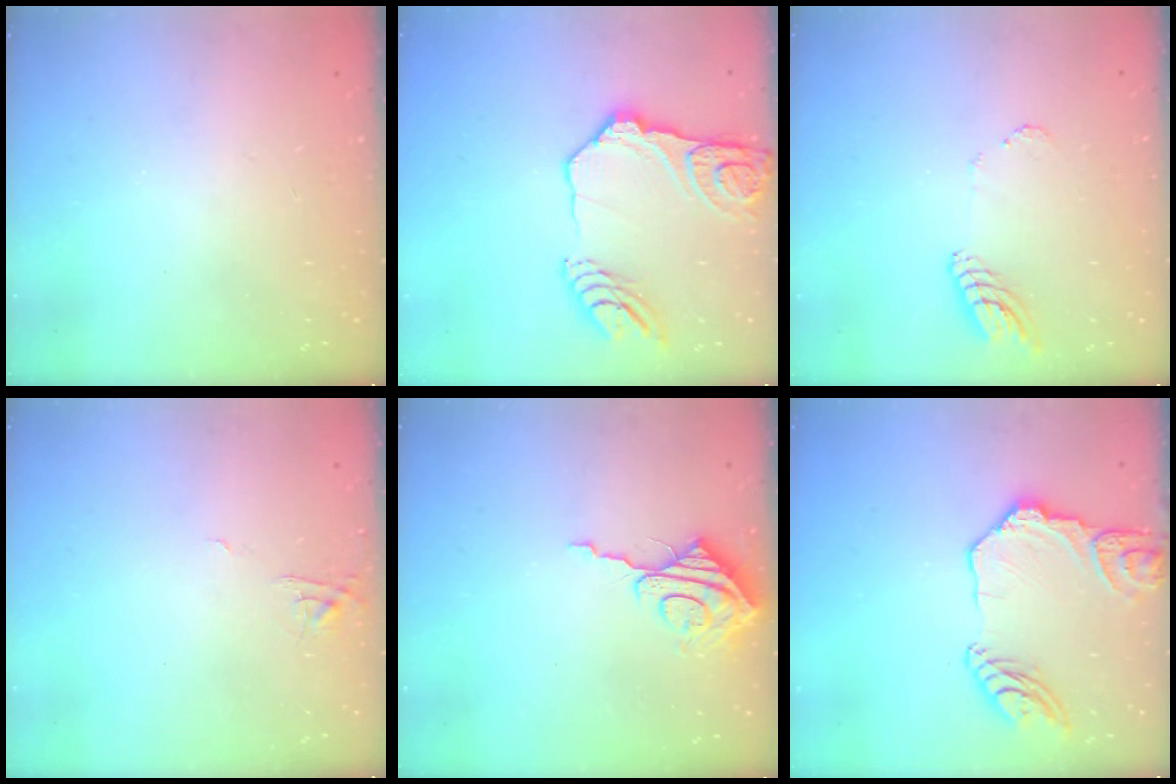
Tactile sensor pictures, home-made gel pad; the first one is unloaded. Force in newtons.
{"total": 17.0, "press": 16.9, "slide": 1.8}
{"total": 8.5, "press": 8.4, "slide": 0.7}
{"total": 5.3, "press": 5.3, "slide": 0.3}
{"total": 9.2, "press": 9.2, "slide": 0.3}
{"total": 15.3, "press": 15.2, "slide": 1.4}